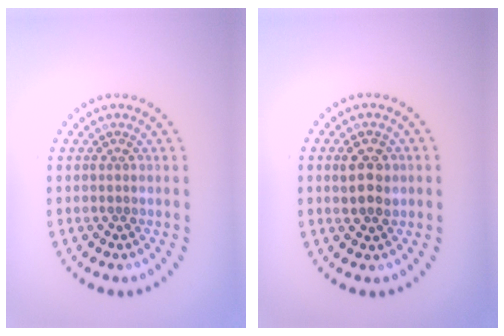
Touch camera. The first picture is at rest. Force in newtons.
{"total": 2.5, "press": 2.5, "slide": 0.4}